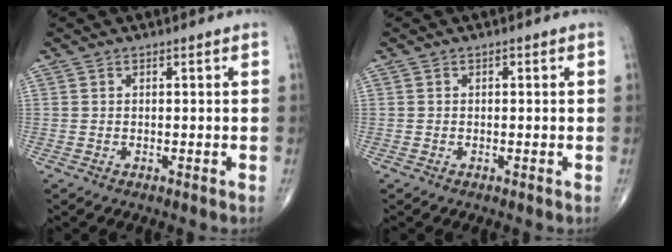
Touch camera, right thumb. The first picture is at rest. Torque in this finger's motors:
{"motor_torque": [0.04, 0.23, -0.04, -0.04, -0.03]}